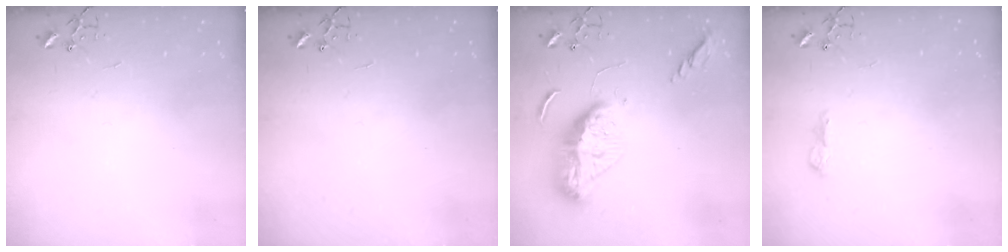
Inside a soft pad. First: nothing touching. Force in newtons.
{"total": 0.0}
{"total": 15.6, "press": 15.5, "slide": 1.6}
{"total": 7.9, "press": 7.9, "slide": 0.9}